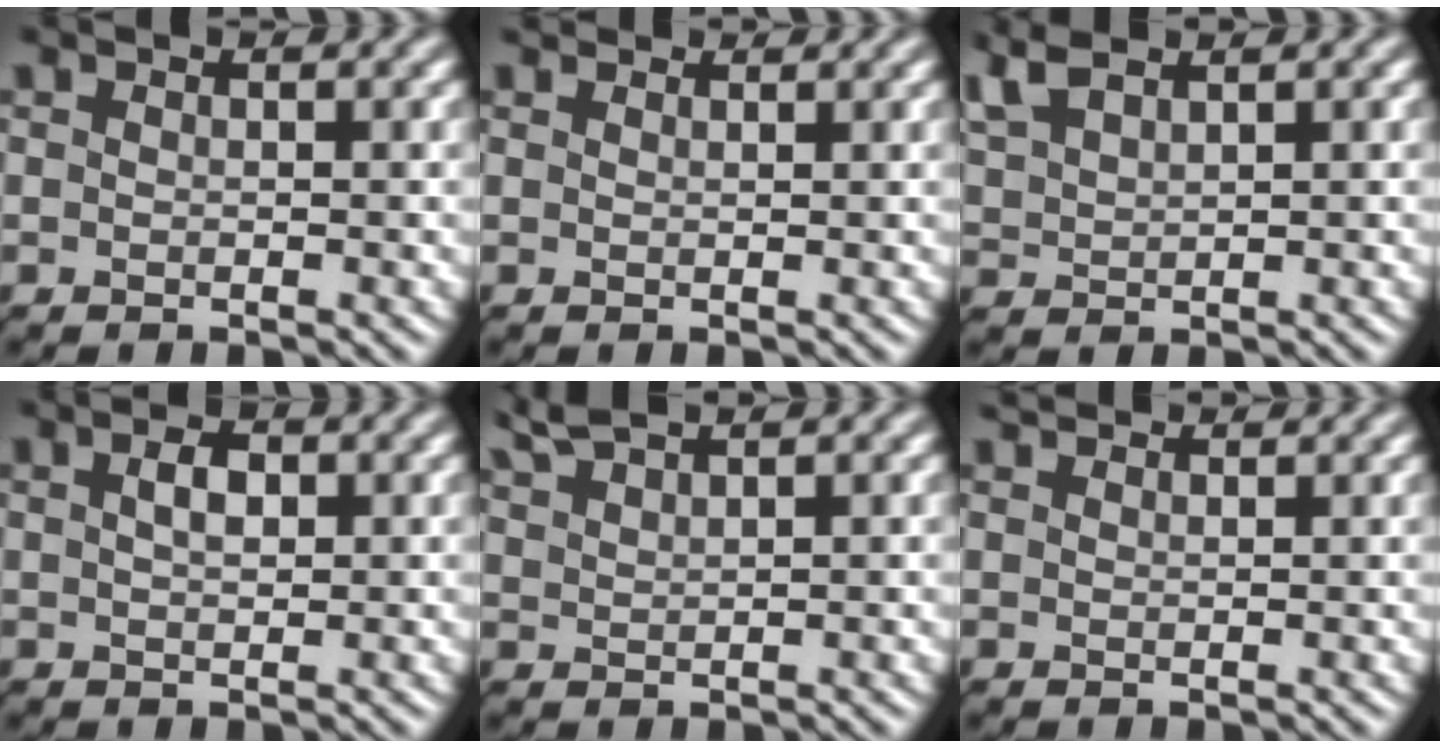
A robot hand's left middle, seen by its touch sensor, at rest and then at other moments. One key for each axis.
{"total": 1.6, "fx": 1.5, "fy": 0.5, "fz": 0.1, "tx": -0.005, "ty": 0.004, "tz": 0.018}
{"total": 3.7, "fx": 2.9, "fy": 1.2, "fz": 1.9, "tx": -0.057, "ty": 0.017, "tz": 0.066}
{"total": 1.9, "fx": 0.9, "fy": 0.9, "fz": 1.4, "tx": -0.030, "ty": 0.006, "tz": 0.015}
{"total": 2.8, "fx": 2.7, "fy": 0.0, "fz": 0.7, "tx": -0.022, "ty": 0.013, "tz": 0.062}
{"total": 2.0, "fx": 2.0, "fy": 0.2, "fz": 0.3, "tx": -0.012, "ty": 0.010, "tz": 0.033}